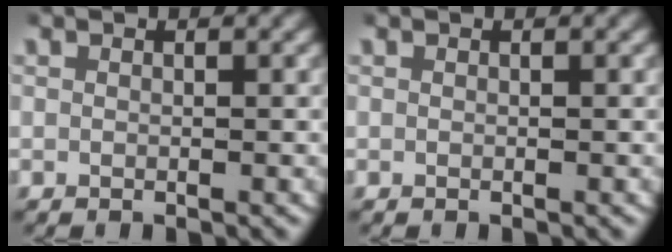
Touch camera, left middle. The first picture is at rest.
{"total": 0.0}